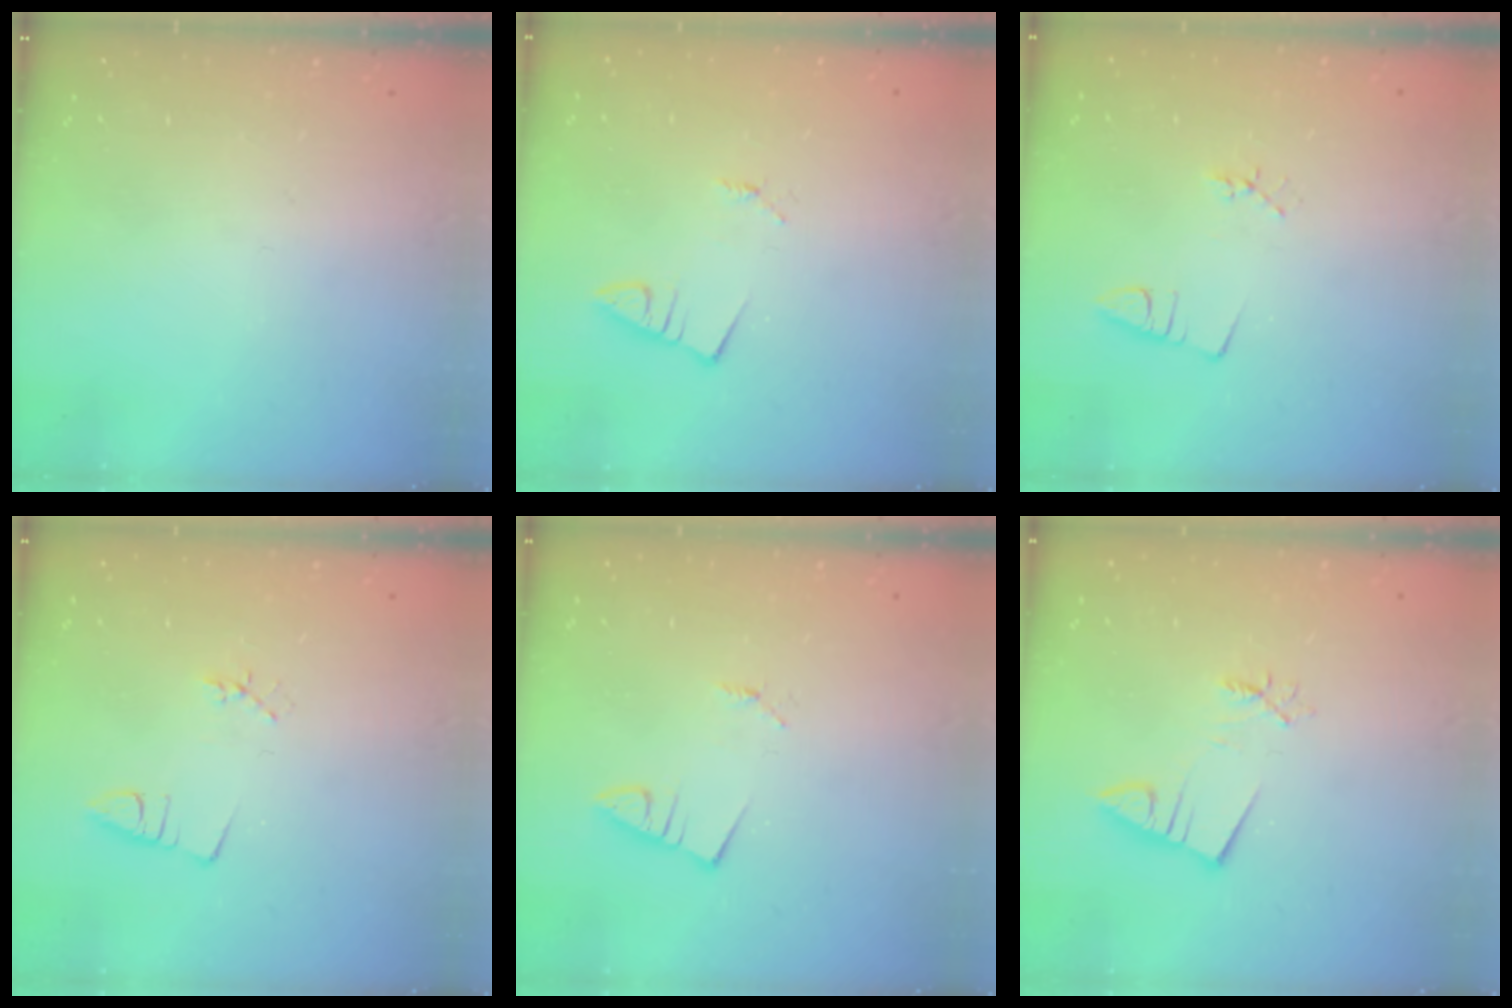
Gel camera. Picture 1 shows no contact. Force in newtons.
{"total": 1.3, "press": 1.3, "slide": 0.1}
{"total": 2.2, "press": 1.7, "slide": 1.3}
{"total": 2.2, "press": 1.7, "slide": 1.4}
{"total": 0.8, "press": 0.8, "slide": 0.1}
{"total": 3.1, "press": 3.0, "slide": 0.4}